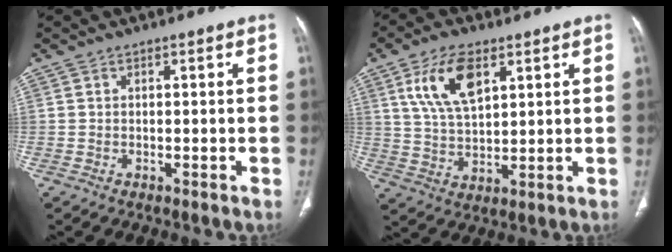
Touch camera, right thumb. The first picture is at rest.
{"total": 10.9, "force": [4.8, 5.2, 8.2], "torque": [-0.150, -0.014, 0.097]}